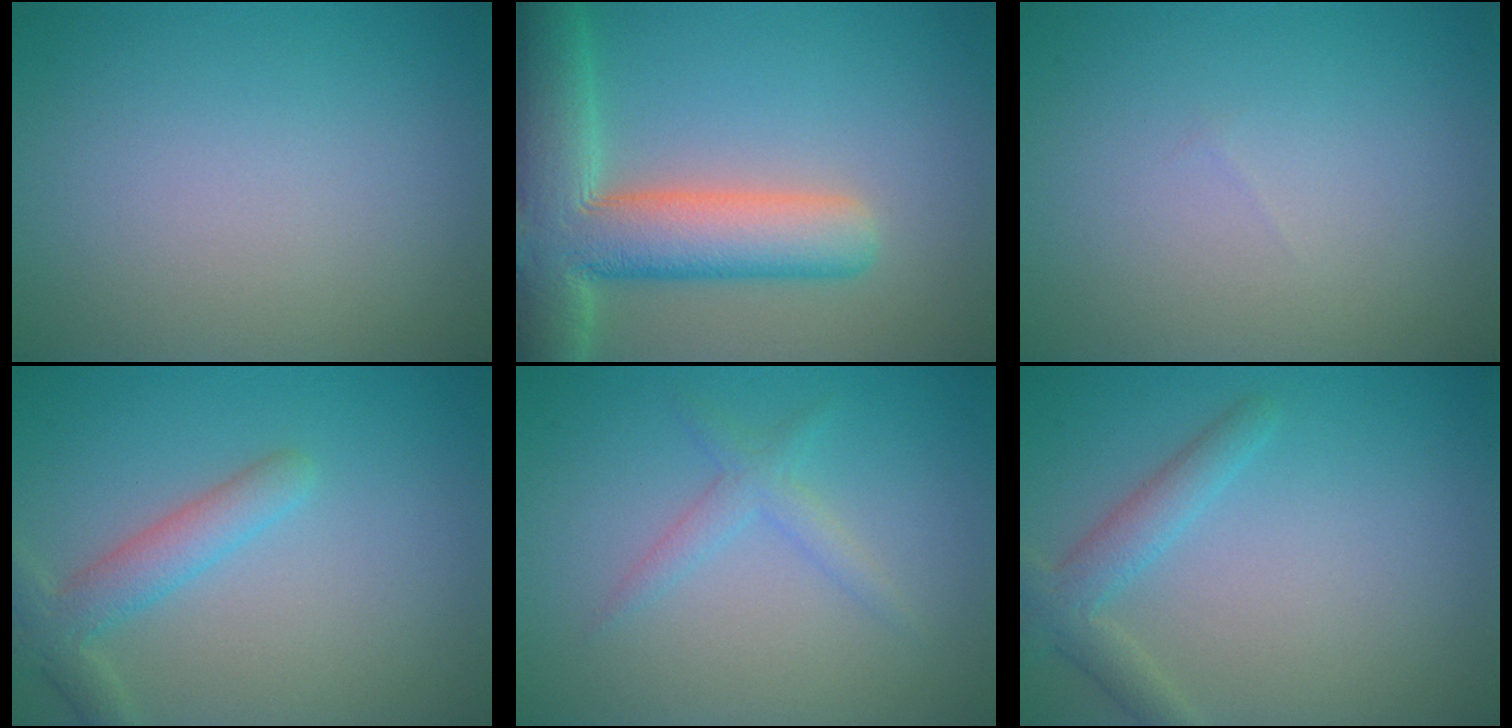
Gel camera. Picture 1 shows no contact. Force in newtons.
{"total": 9.7, "press": 9.6, "slide": 0.7}
{"total": 0.0}
{"total": 3.2, "press": 3.2, "slide": 0.2}
{"total": 1.7, "press": 1.7, "slide": 0.1}
{"total": 2.8, "press": 2.8, "slide": 0.0}